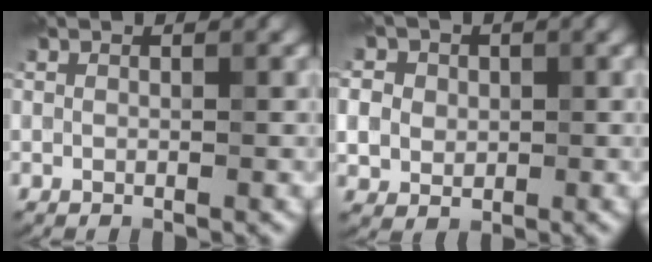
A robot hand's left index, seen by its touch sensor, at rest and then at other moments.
{"total": 5.8, "force": [1.4, 5.1, 2.4], "torque": [-0.055, 0.023, 0.007]}